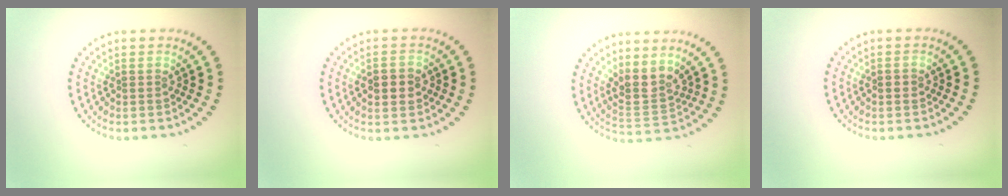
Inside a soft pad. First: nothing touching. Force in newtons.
{"total": 2.2, "press": 2.2, "slide": 0.1}
{"total": 3.2, "press": 2.6, "slide": 1.8}
{"total": 1.1, "press": 1.1, "slide": 0.1}